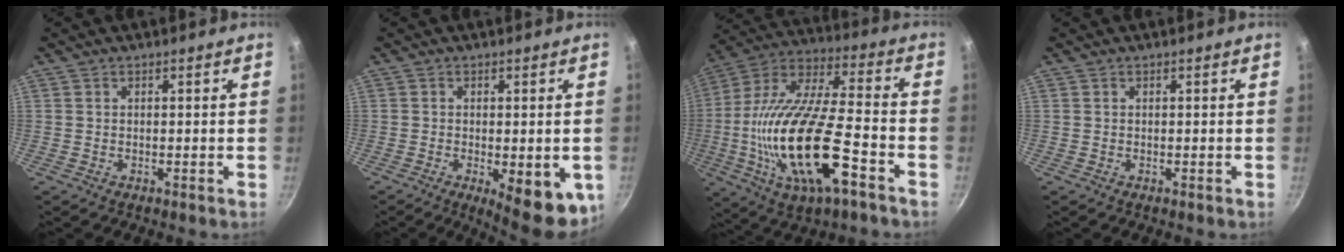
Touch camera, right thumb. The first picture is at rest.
{"total": 10.9, "force": [-2.9, 3.9, 9.8], "torque": [-0.100, -0.007, -0.029]}
{"total": 25.2, "force": [-7.8, 8.9, 22.2], "torque": [-0.417, 0.017, -0.147]}
{"total": 0.0}